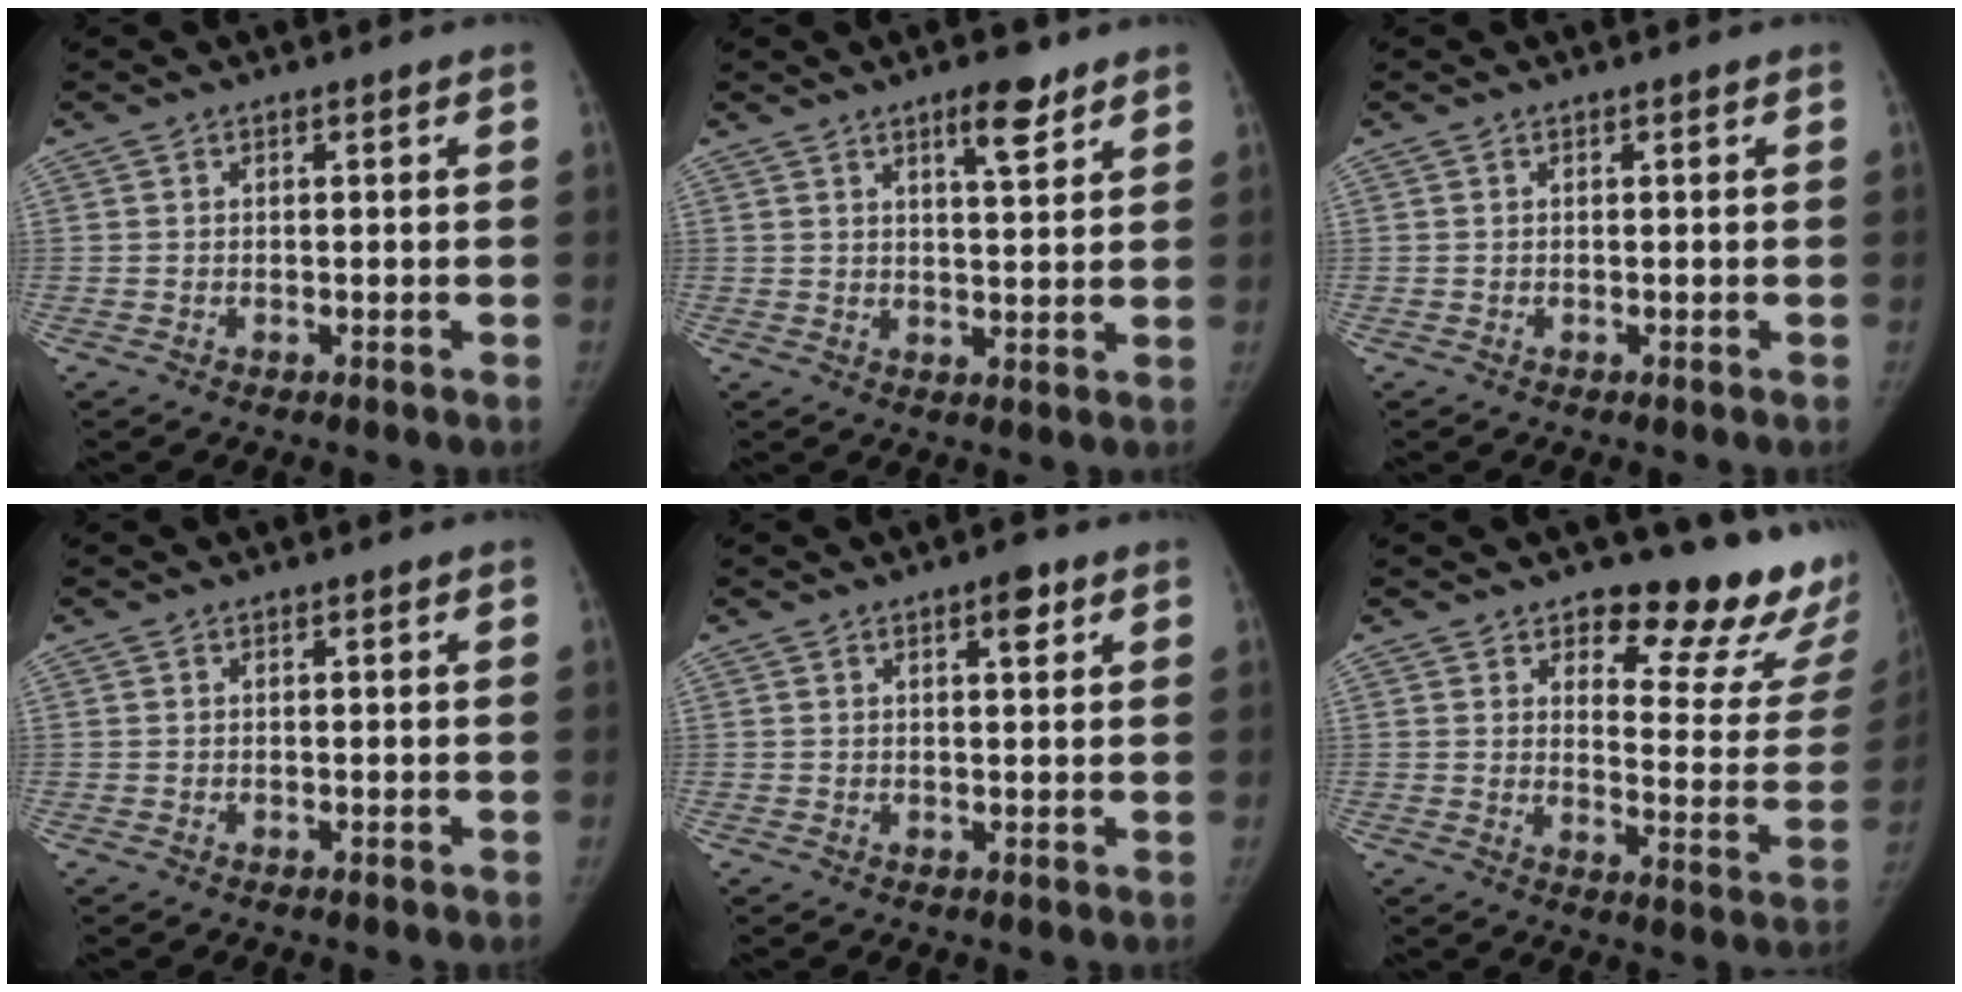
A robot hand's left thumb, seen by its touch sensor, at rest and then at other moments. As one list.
[{"total": 5.7, "force": [3.8, 1.5, 4.0], "torque": [-0.049, -0.025, 0.058]}, {"total": 0.0}, {"total": 0.0}, {"total": 2.9, "force": [1.5, 1.0, 2.3], "torque": [-0.026, -0.004, 0.020]}, {"total": 19.5, "force": [15.1, 7.3, 9.9], "torque": [-0.068, -0.127, 0.177]}]